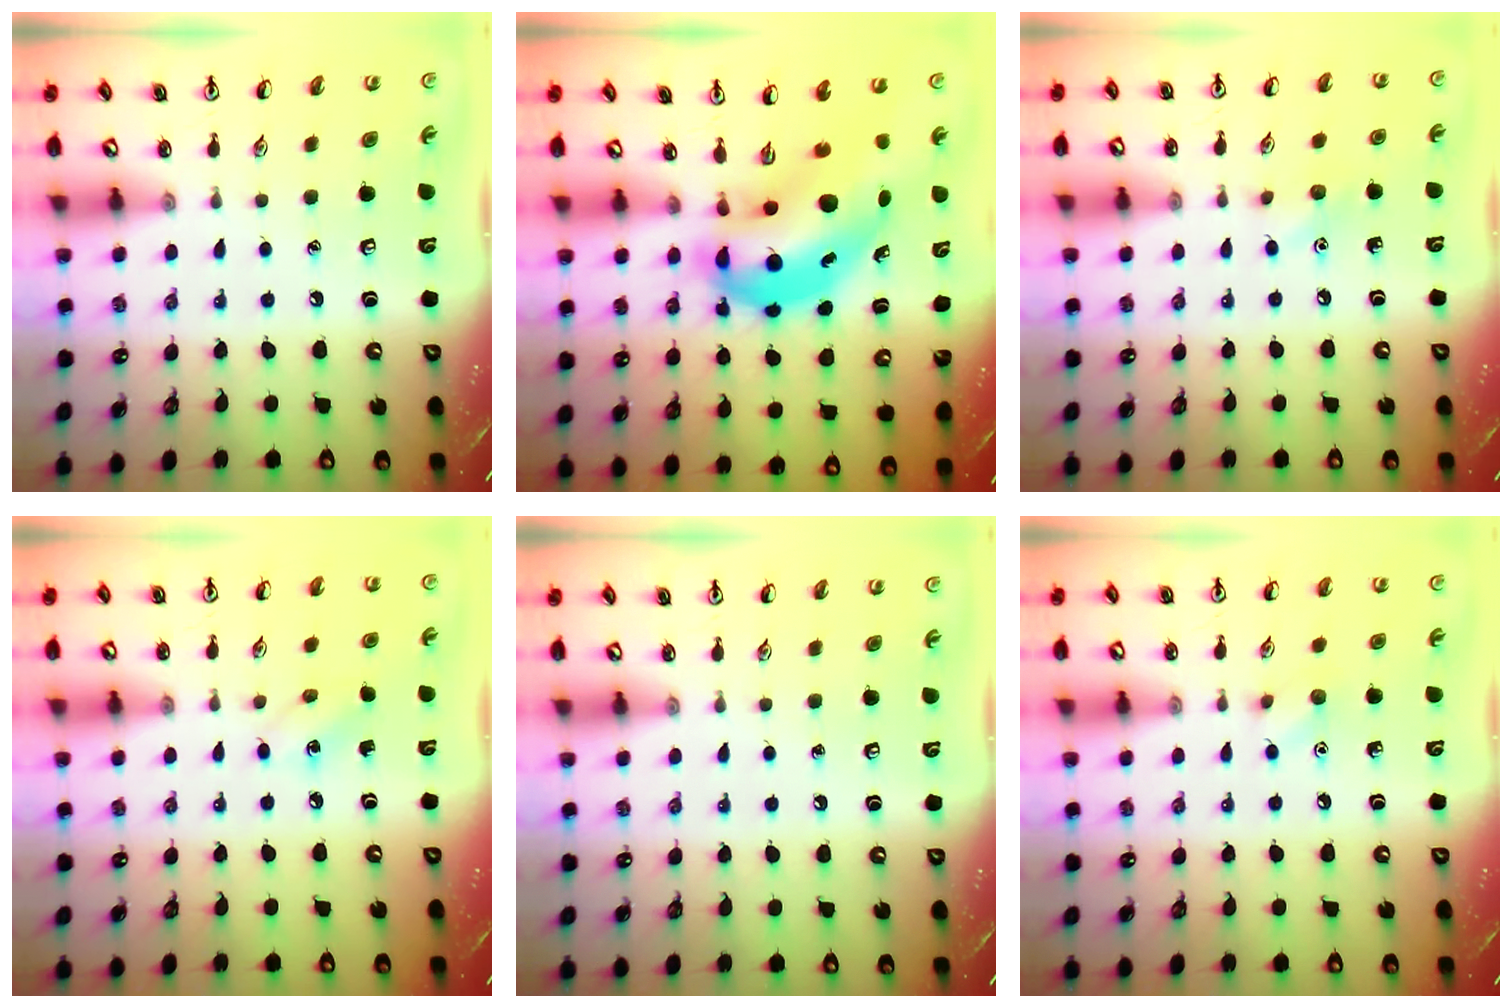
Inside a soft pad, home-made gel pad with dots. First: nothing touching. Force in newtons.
{"total": 10.6, "press": 10.2, "slide": 2.9}
{"total": 6.4, "press": 6.1, "slide": 2.1}
{"total": 4.0, "press": 3.8, "slide": 1.3}
{"total": 0.0}
{"total": 6.0, "press": 5.7, "slide": 1.6}